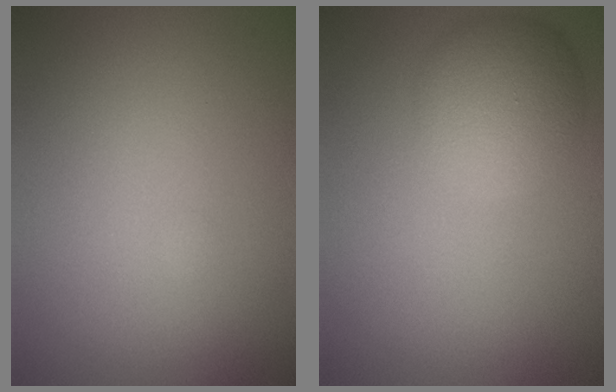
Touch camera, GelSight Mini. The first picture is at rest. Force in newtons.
{"total": 4.4, "press": 4.4, "slide": 0.1}